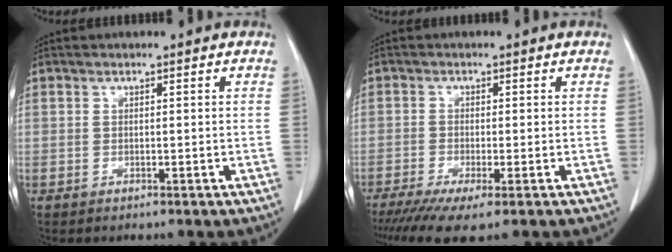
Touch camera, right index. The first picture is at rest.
{"total": 6.6, "force": [-4.5, 0.7, 4.8], "torque": [-0.075, -0.016, -0.074]}